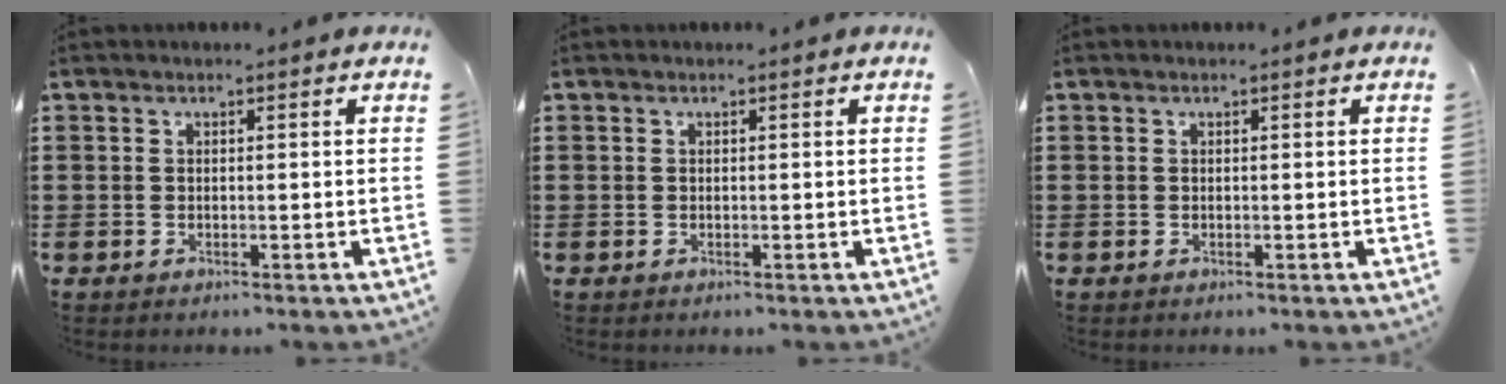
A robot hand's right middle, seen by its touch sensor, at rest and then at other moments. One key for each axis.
{"total": 0.0}
{"total": 0.0}